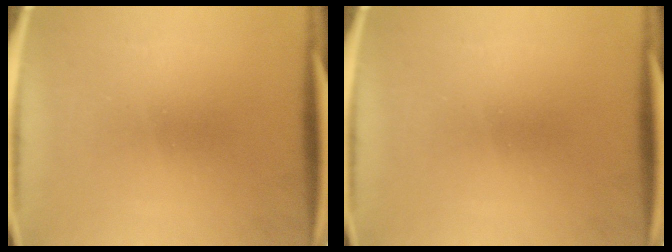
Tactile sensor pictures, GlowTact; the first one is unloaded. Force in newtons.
{"total": 0.0}